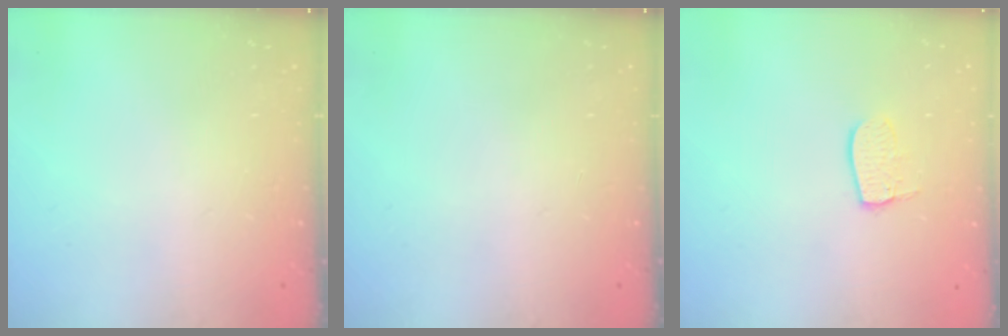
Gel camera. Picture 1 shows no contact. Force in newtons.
{"total": 0.0}
{"total": 7.2, "press": 7.2, "slide": 0.3}